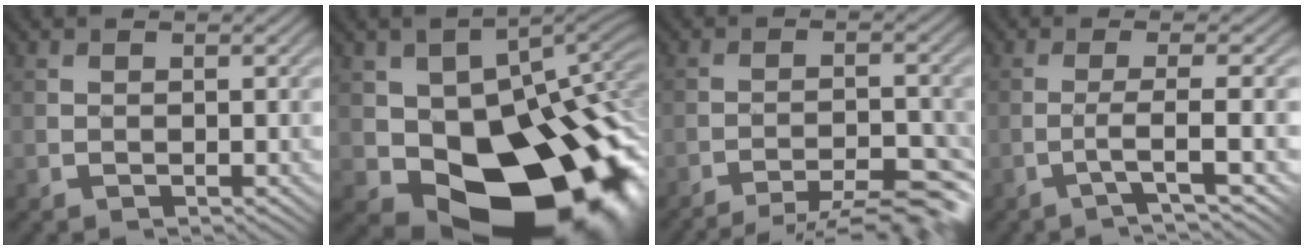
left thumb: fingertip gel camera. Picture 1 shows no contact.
{"total": 18.2, "force": [-3.0, 11.9, 13.3], "torque": [-0.185, -0.045, -0.023]}
{"total": 8.3, "force": [-7.5, 0.8, 3.5], "torque": [-0.053, 0.009, -0.100]}
{"total": 2.9, "force": [-1.1, -0.7, 2.6], "torque": [-0.039, 0.020, -0.047]}